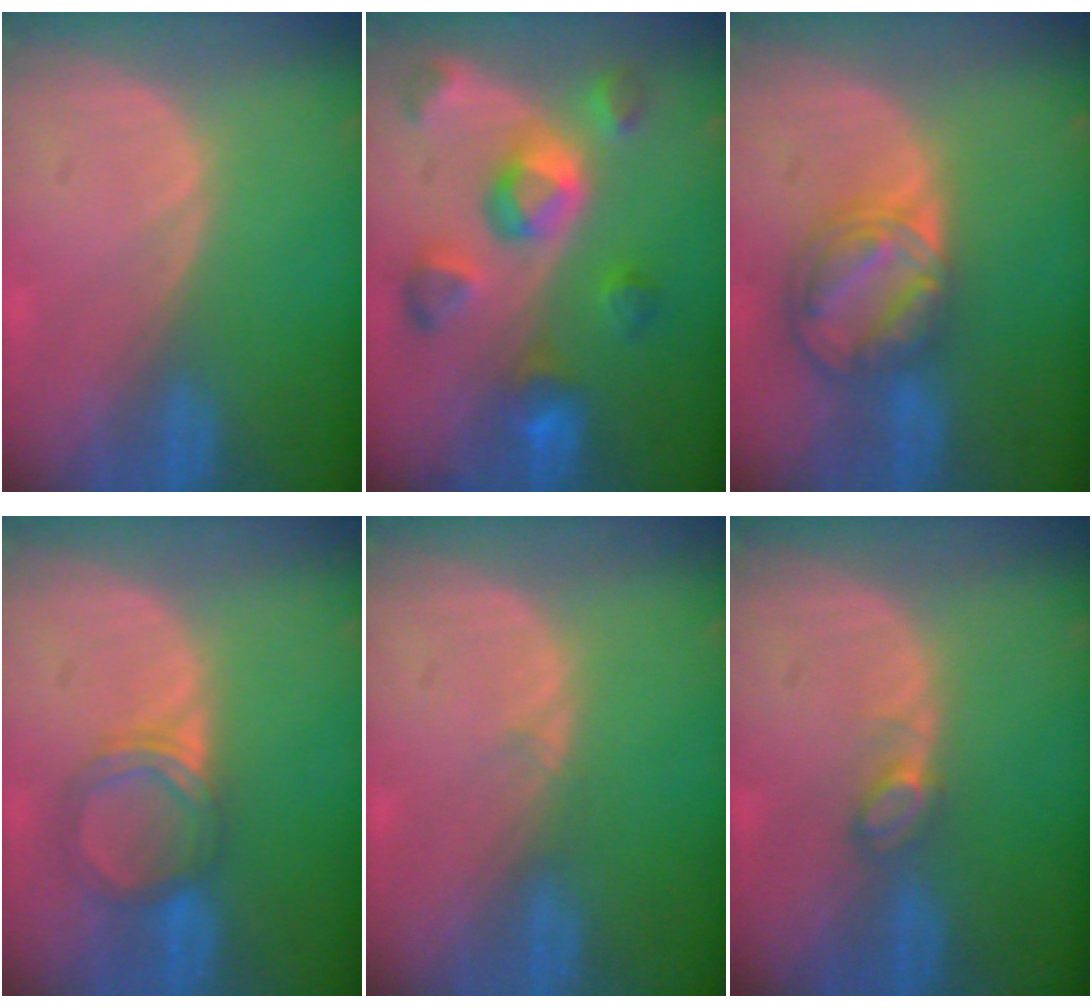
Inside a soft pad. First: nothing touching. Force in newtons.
{"total": 9.7, "press": 8.7, "slide": 4.3}
{"total": 8.5, "press": 7.2, "slide": 4.6}
{"total": 4.7, "press": 4.4, "slide": 1.7}
{"total": 0.6, "press": 0.6, "slide": 0.1}
{"total": 2.2, "press": 2.2, "slide": 0.3}